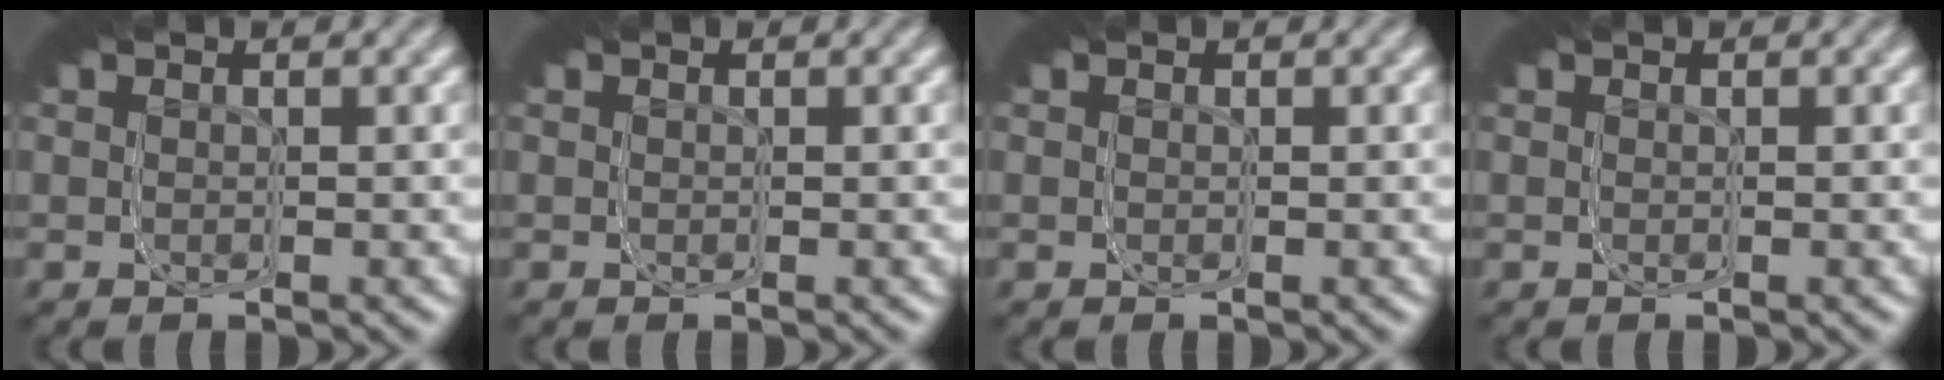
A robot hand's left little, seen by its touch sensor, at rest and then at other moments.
{"total": 0.0}
{"total": 0.0}
{"total": 0.0}